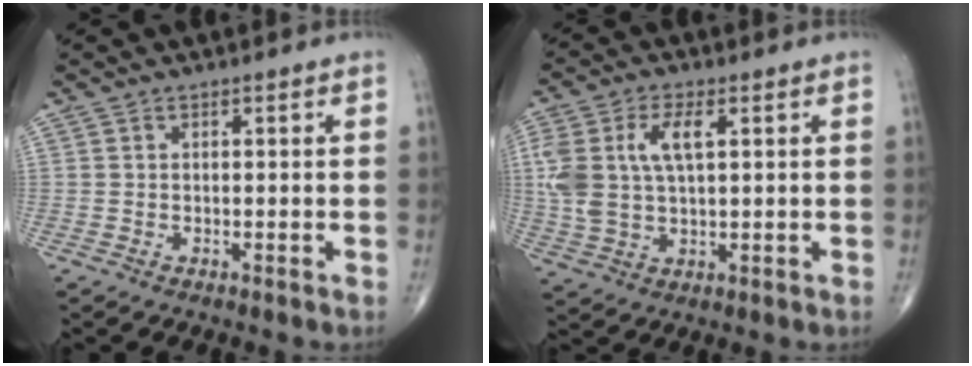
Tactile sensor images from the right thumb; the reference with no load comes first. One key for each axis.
{"total": 10.6, "fx": 2.6, "fy": 5.3, "fz": 8.9, "tx": -0.203, "ty": 0.009, "tz": 0.055}